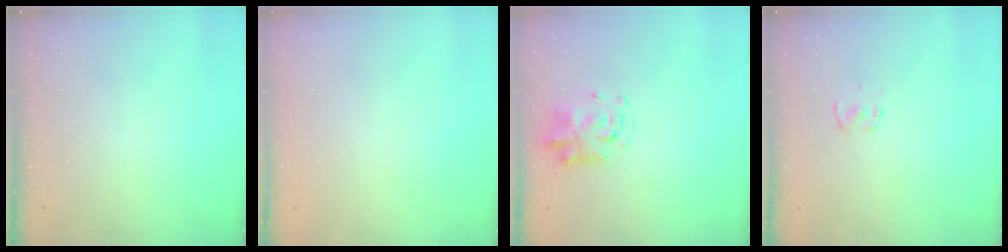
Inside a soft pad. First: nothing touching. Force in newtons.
{"total": 1.8, "press": 1.8, "slide": 0.1}
{"total": 4.0, "press": 3.9, "slide": 0.6}
{"total": 1.1, "press": 1.1, "slide": 0.2}